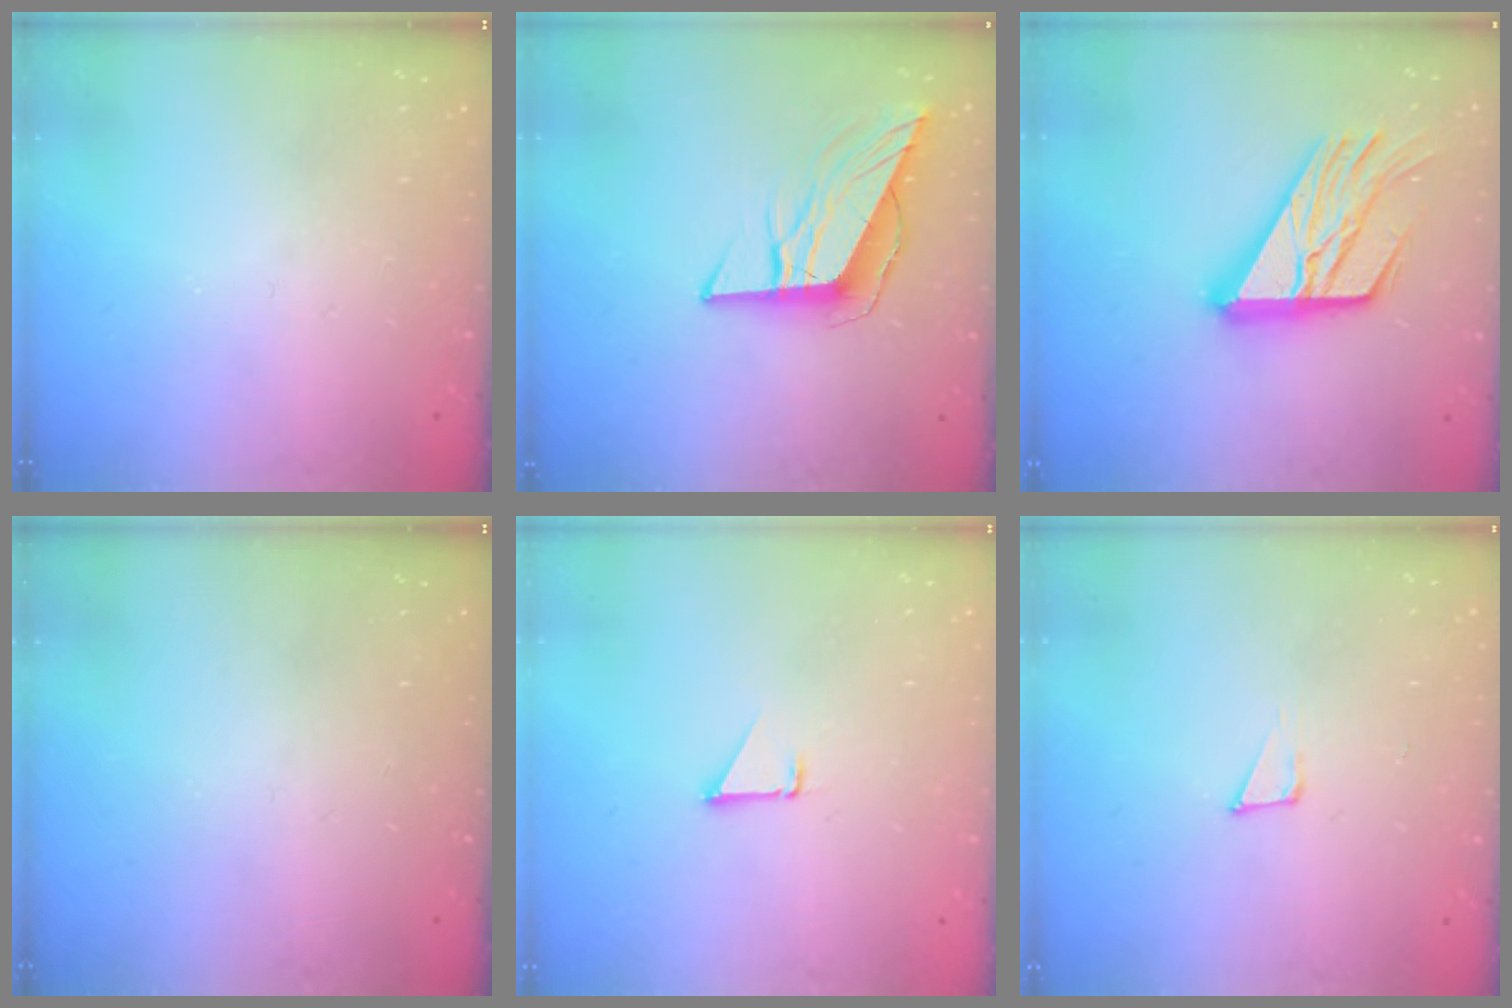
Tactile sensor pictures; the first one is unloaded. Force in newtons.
{"total": 9.3, "press": 9.2, "slide": 1.6}
{"total": 20.1, "press": 20.0, "slide": 2.1}
{"total": 0.0}
{"total": 1.5, "press": 1.5, "slide": 0.1}
{"total": 4.6, "press": 4.5, "slide": 0.8}